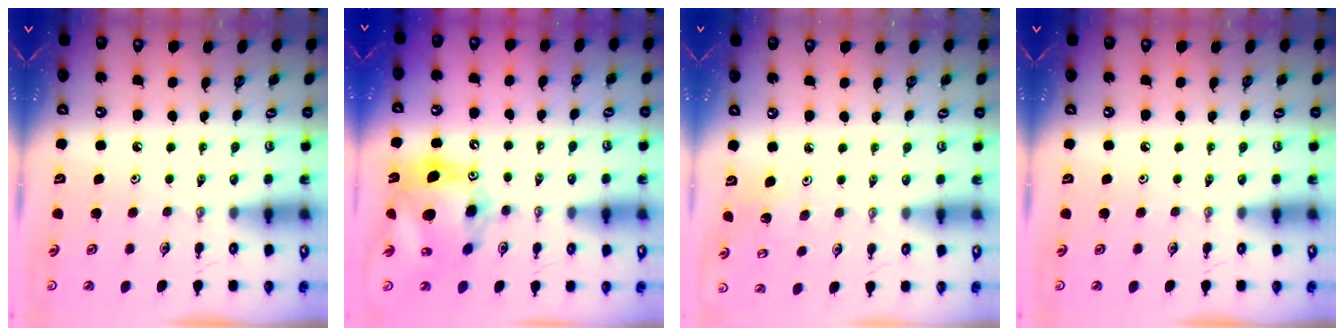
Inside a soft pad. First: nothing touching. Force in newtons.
{"total": 14.7, "press": 14.6, "slide": 1.3}
{"total": 2.9, "press": 2.9, "slide": 0.2}
{"total": 0.0}